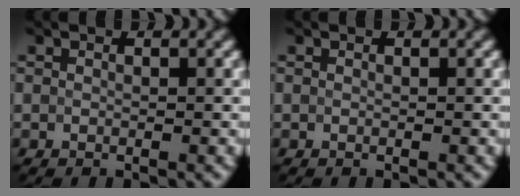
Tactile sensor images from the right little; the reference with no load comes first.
{"total": 0.0}